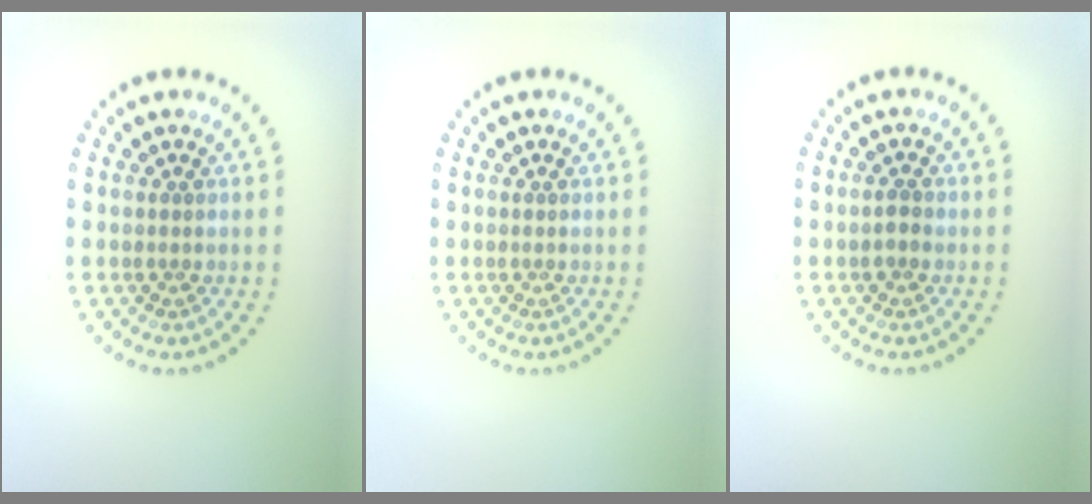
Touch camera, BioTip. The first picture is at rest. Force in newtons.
{"total": 0.0}
{"total": 1.2, "press": 1.2, "slide": 0.2}